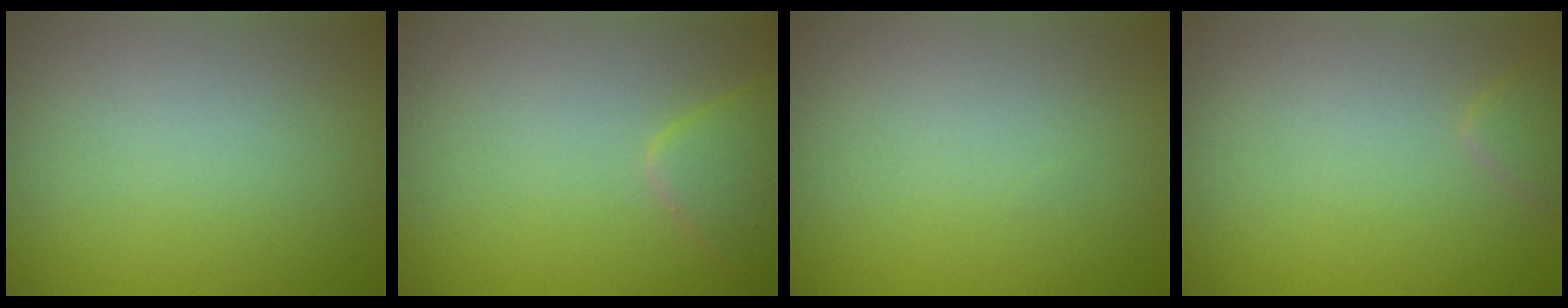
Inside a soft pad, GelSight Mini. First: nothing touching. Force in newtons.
{"total": 2.5, "press": 2.5, "slide": 0.2}
{"total": 0.0}
{"total": 1.3, "press": 1.3, "slide": 0.1}